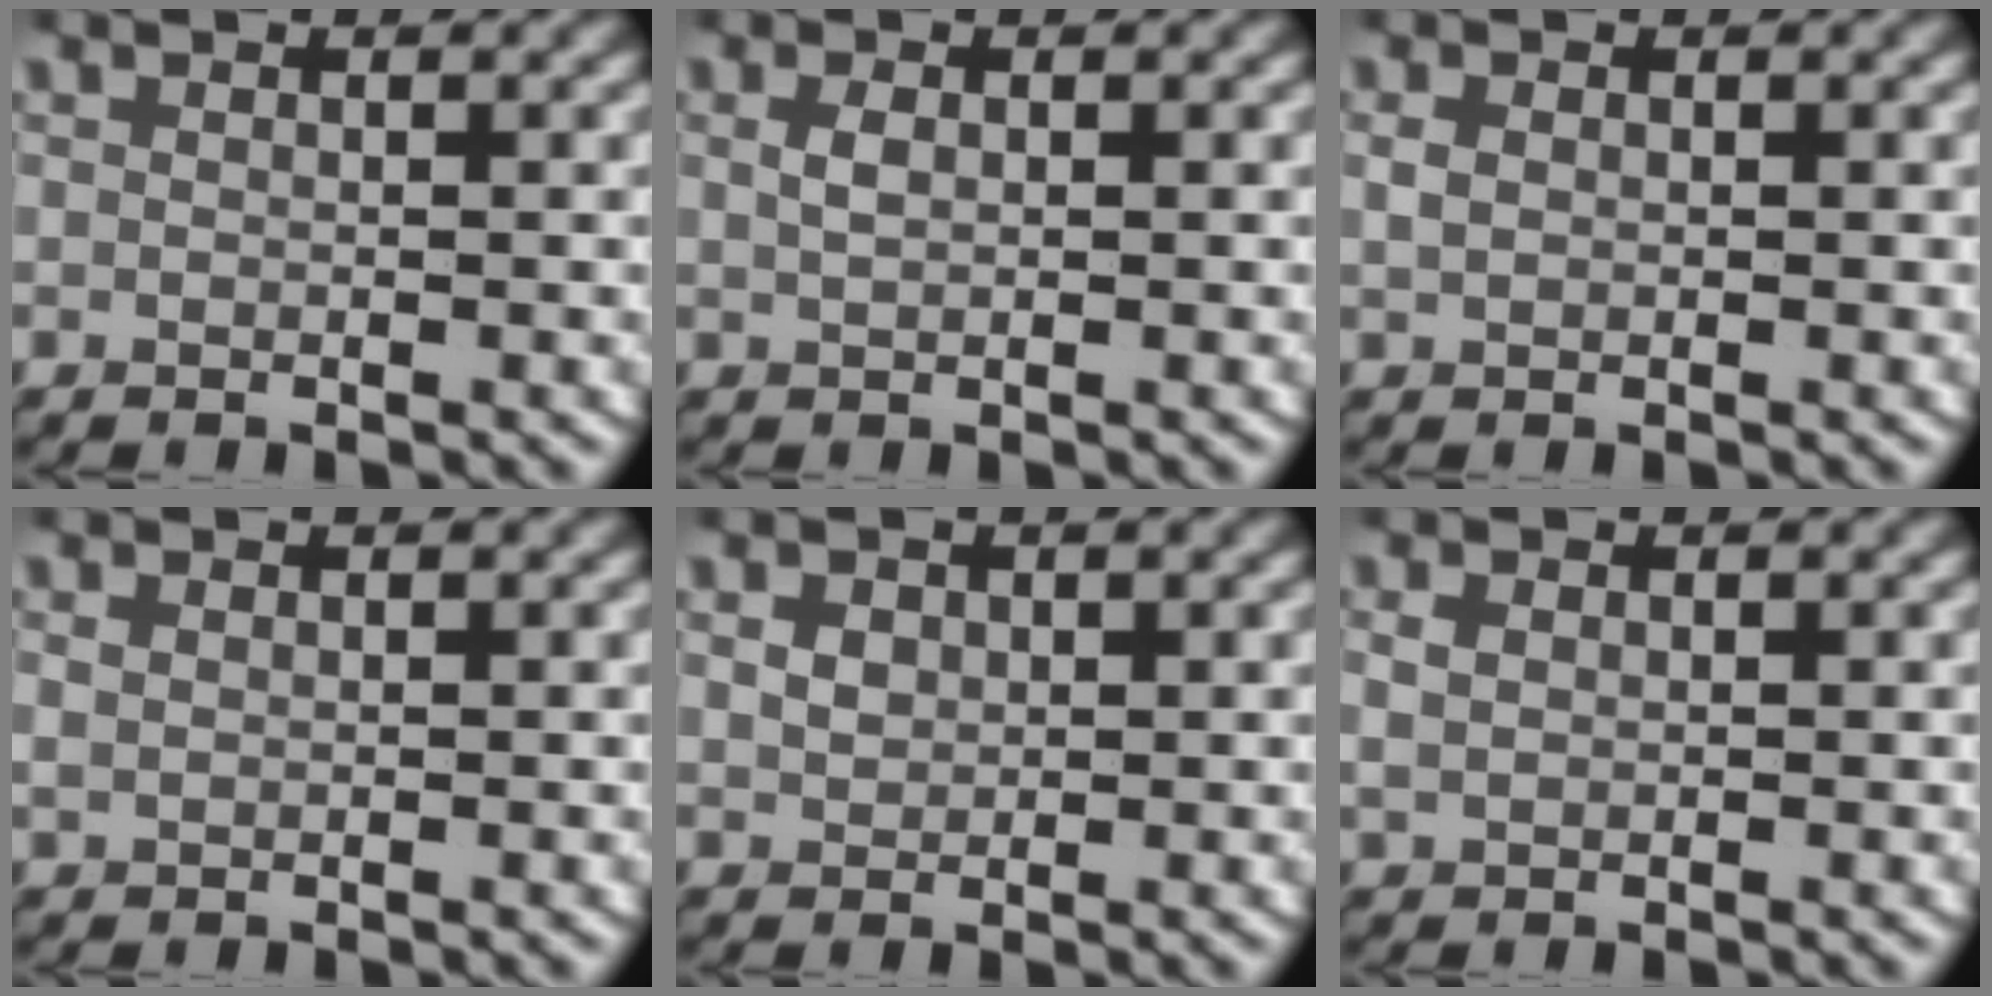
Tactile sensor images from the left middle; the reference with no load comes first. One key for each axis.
{"total": 0.9, "fx": 0.2, "fy": 0.5, "fz": 0.8, "tx": -0.017, "ty": -0.001, "tz": 0.007}
{"total": 1.0, "fx": 0.1, "fy": 0.8, "fz": 0.6, "tx": -0.015, "ty": 0.000, "tz": 0.005}
{"total": 1.0, "fx": 0.4, "fy": 0.8, "fz": 0.5, "tx": -0.013, "ty": 0.002, "tz": 0.010}
{"total": 1.3, "fx": 0.4, "fy": 1.1, "fz": 0.5, "tx": -0.010, "ty": -0.003, "tz": 0.014}
{"total": 1.5, "fx": 0.4, "fy": 1.2, "fz": 0.8, "tx": -0.020, "ty": 0.002, "tz": 0.011}